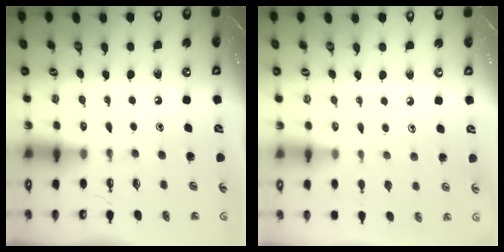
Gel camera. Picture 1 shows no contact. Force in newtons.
{"total": 4.7, "press": 4.7, "slide": 0.3}